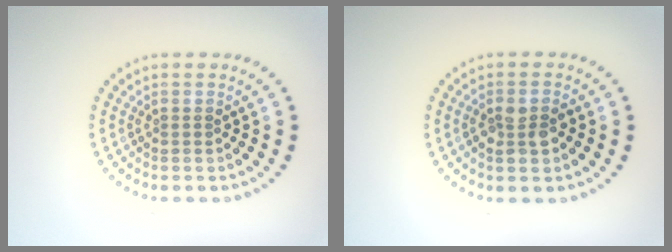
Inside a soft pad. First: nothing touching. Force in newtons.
{"total": 2.4, "press": 2.4, "slide": 0.5}